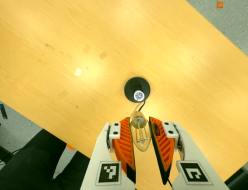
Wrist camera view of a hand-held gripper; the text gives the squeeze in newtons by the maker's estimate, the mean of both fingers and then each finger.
{"total": 9.9, "left": 9.2, "right": 10.6}